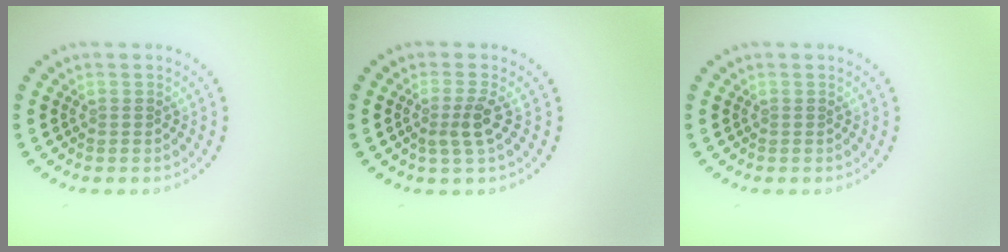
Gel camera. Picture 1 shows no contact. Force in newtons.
{"total": 2.4, "press": 1.8, "slide": 1.5}
{"total": 0.0}